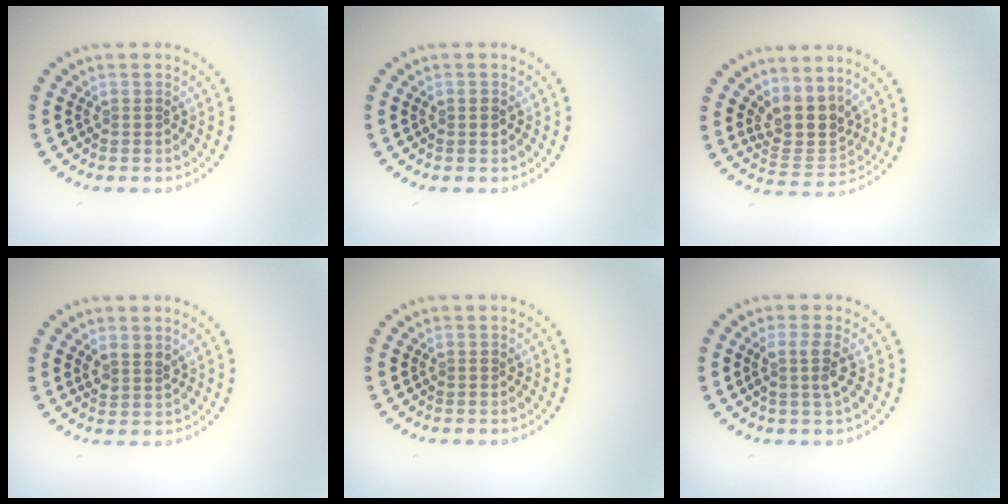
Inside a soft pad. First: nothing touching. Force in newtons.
{"total": 0.9, "press": 0.9, "slide": 0.1}
{"total": 3.9, "press": 3.0, "slide": 2.4}
{"total": 1.6, "press": 1.3, "slide": 0.9}
{"total": 0.0}
{"total": 2.2, "press": 1.7, "slide": 1.3}